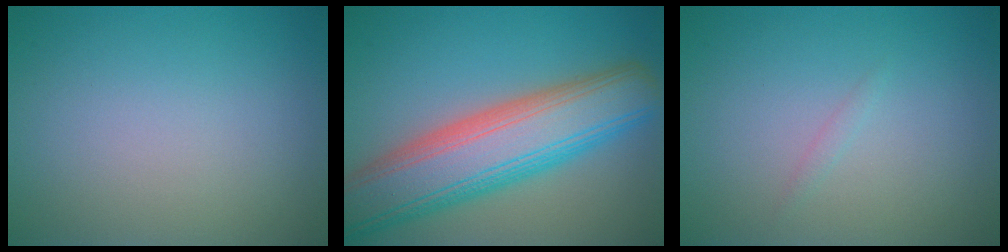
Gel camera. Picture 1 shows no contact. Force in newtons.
{"total": 10.5, "press": 10.5, "slide": 0.4}
{"total": 0.5, "press": 0.5, "slide": 0.0}